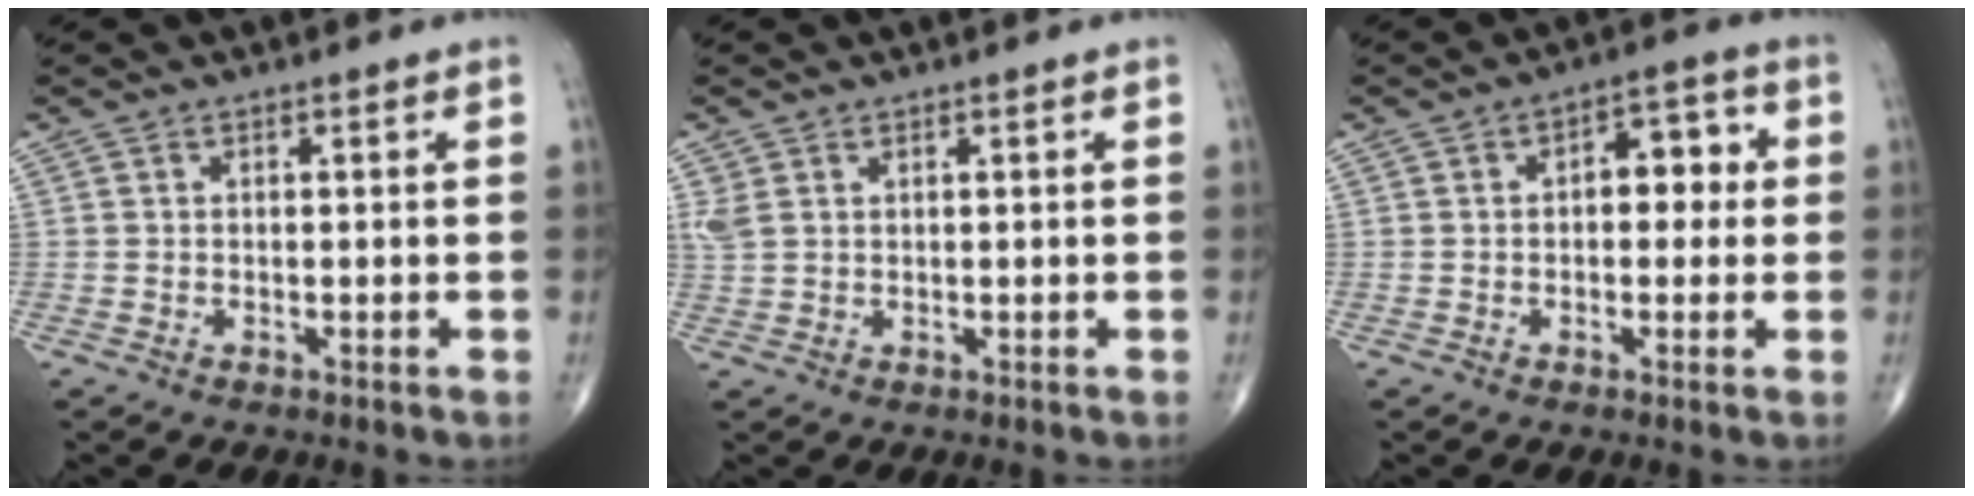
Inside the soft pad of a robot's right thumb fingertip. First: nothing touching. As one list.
[{"total": 2.2, "force": [1.1, 1.4, 1.3], "torque": [-0.035, 0.005, 0.032]}, {"total": 6.9, "force": [0.6, 4.0, 5.5], "torque": [-0.039, 0.021, 0.000]}]